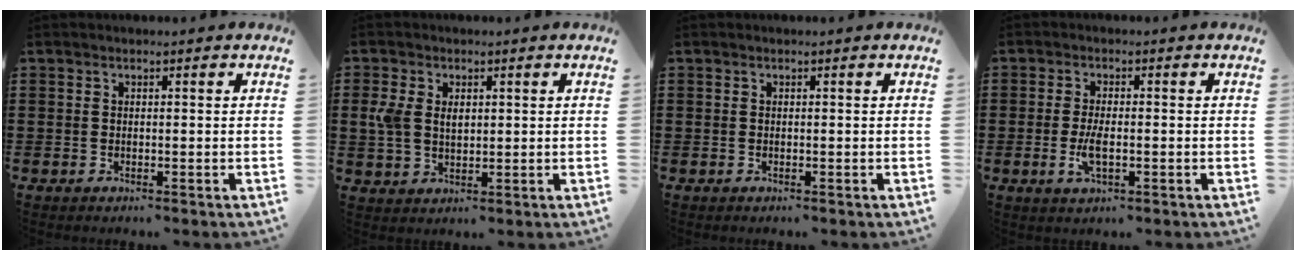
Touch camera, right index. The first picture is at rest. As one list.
[{"total": 4.0, "force": [0.9, 2.7, 2.8], "torque": [-0.078, 0.004, 0.010]}, {"total": 0.0}, {"total": 3.5, "force": [-0.8, 1.2, 3.2], "torque": [-0.070, -0.002, -0.017]}]